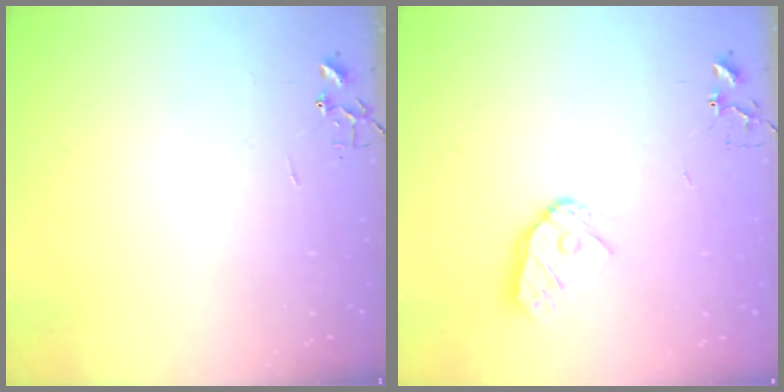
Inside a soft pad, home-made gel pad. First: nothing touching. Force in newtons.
{"total": 10.7, "press": 10.6, "slide": 1.2}